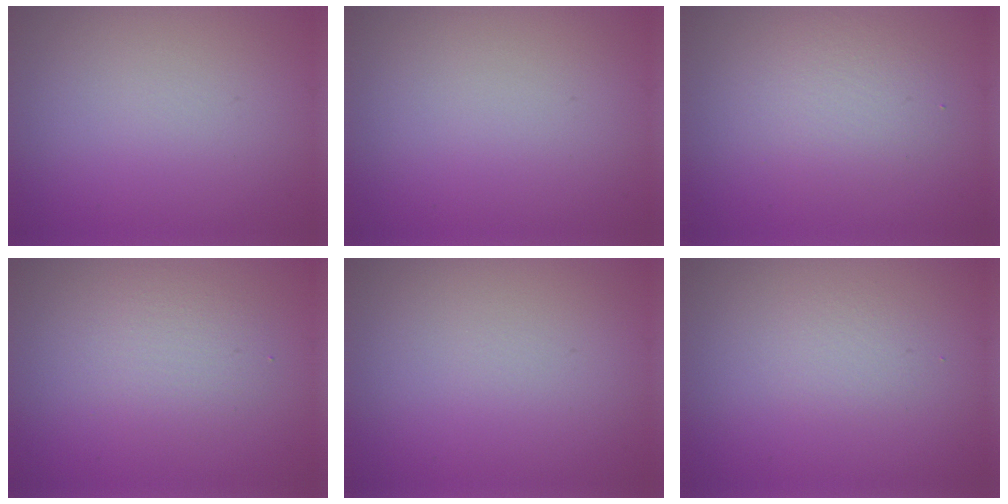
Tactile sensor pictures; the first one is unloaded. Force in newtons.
{"total": 0.0}
{"total": 2.9, "press": 2.9, "slide": 0.0}
{"total": 2.4, "press": 2.4, "slide": 0.1}
{"total": 0.0}
{"total": 1.3, "press": 1.3, "slide": 0.1}